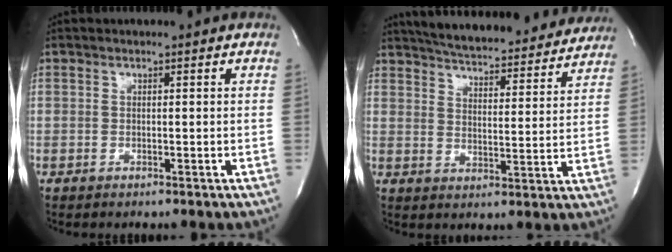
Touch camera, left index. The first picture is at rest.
{"total": 23.7, "force": [21.9, 4.5, 8.0], "torque": [-0.129, -0.022, 0.282]}